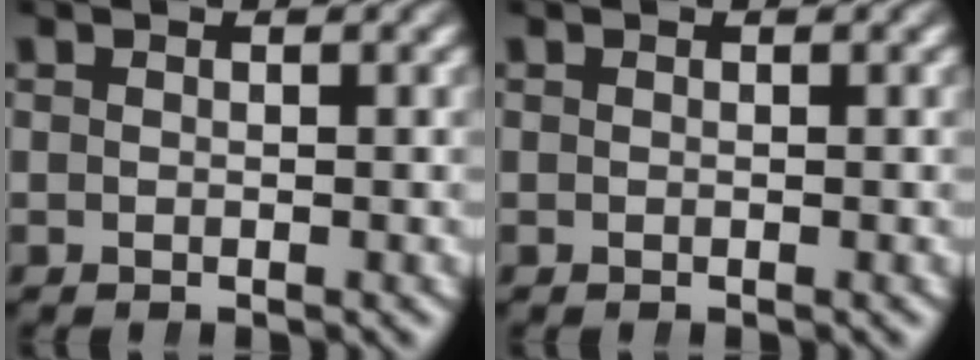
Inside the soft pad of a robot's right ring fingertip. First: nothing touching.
{"total": 0.0}